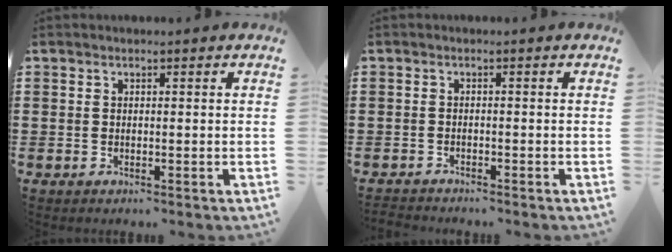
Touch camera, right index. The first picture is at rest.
{"total": 1.3, "force": [-1.2, 0.0, -0.2], "torque": [0.000, 0.003, -0.028]}